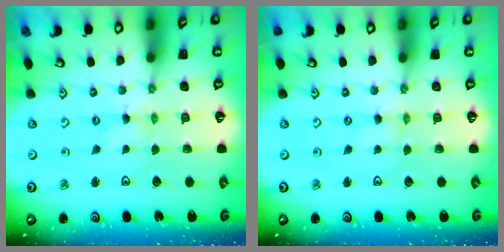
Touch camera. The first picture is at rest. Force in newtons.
{"total": 0.5, "press": 0.5, "slide": 0.2}